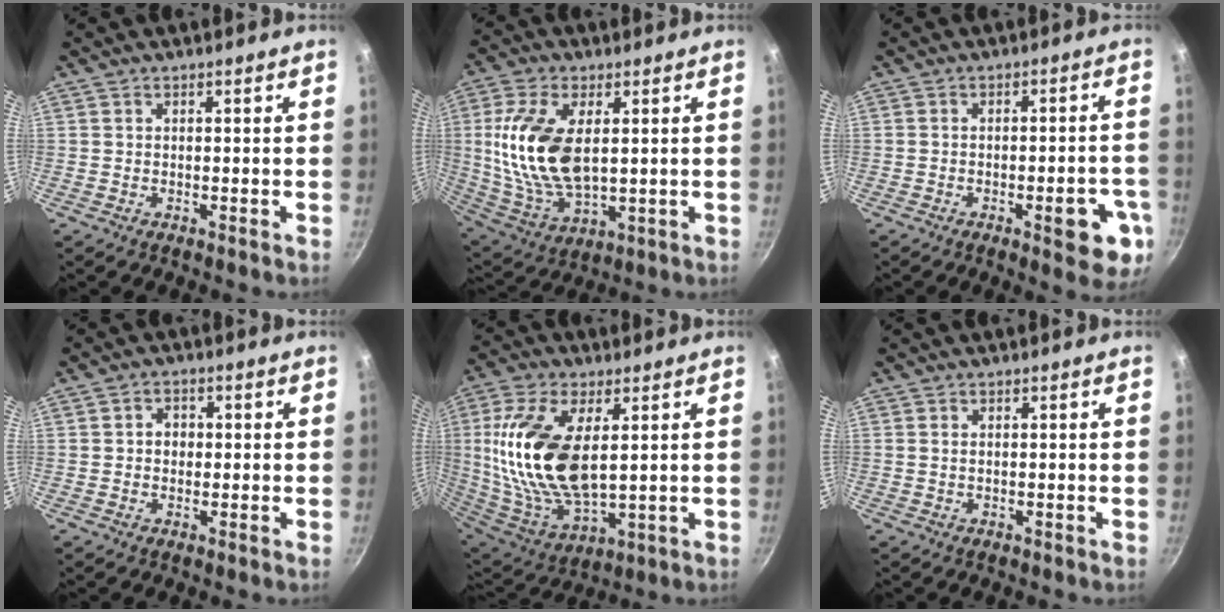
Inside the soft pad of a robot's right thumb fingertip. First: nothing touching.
{"total": 17.1, "force": [2.8, 9.1, 14.2], "torque": [-0.277, -0.013, 0.062]}
{"total": 10.0, "force": [-3.8, 3.6, 8.6], "torque": [-0.080, 0.018, -0.045]}
{"total": 2.9, "force": [0.1, 2.5, 1.5], "torque": [-0.007, 0.006, -0.001]}
{"total": 21.2, "force": [3.8, 10.5, 18.1], "torque": [-0.365, -0.021, 0.078]}
{"total": 0.6, "force": [0.2, 0.3, 0.5], "torque": [-0.010, 0.001, 0.003]}